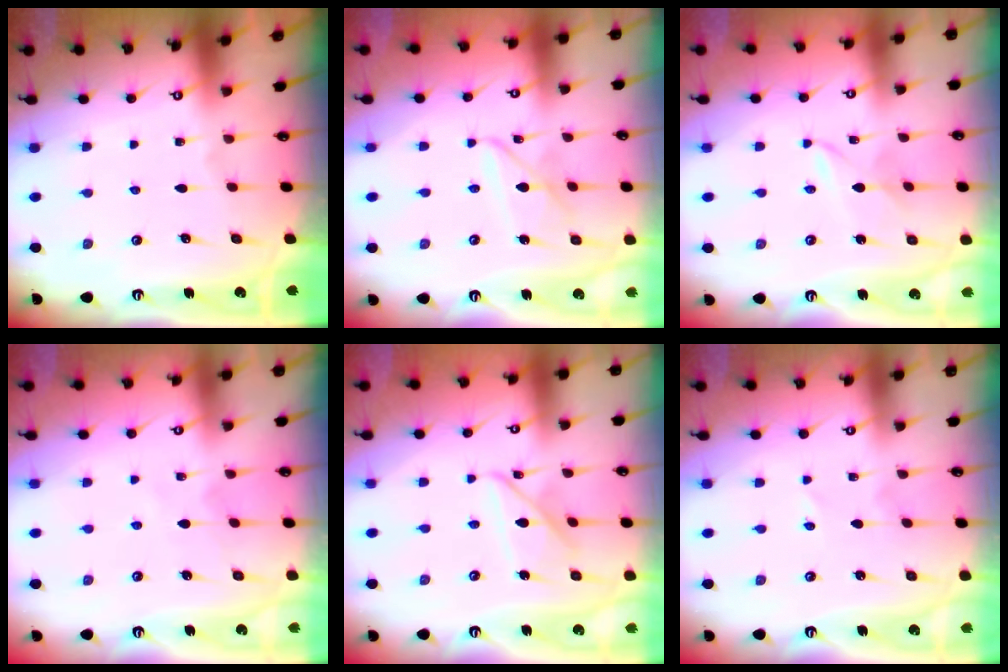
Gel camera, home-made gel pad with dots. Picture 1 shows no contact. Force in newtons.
{"total": 8.3, "press": 8.2, "slide": 0.5}
{"total": 1.9, "press": 1.9, "slide": 0.2}
{"total": 4.2, "press": 4.2, "slide": 0.5}
{"total": 10.5, "press": 10.5, "slide": 0.8}
{"total": 2.5, "press": 2.5, "slide": 0.2}